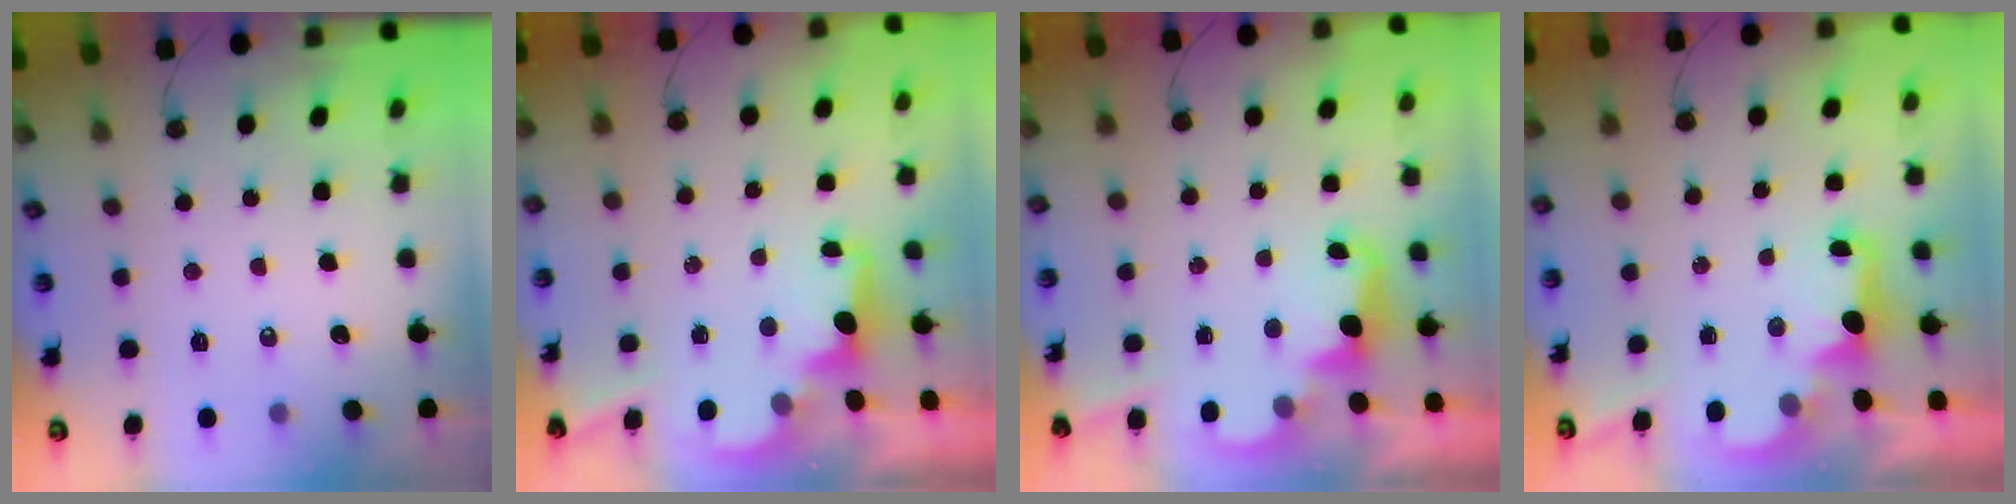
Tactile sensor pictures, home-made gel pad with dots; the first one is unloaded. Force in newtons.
{"total": 2.1, "press": 1.9, "slide": 0.8}
{"total": 2.5, "press": 2.4, "slide": 0.6}
{"total": 2.1, "press": 1.9, "slide": 0.8}